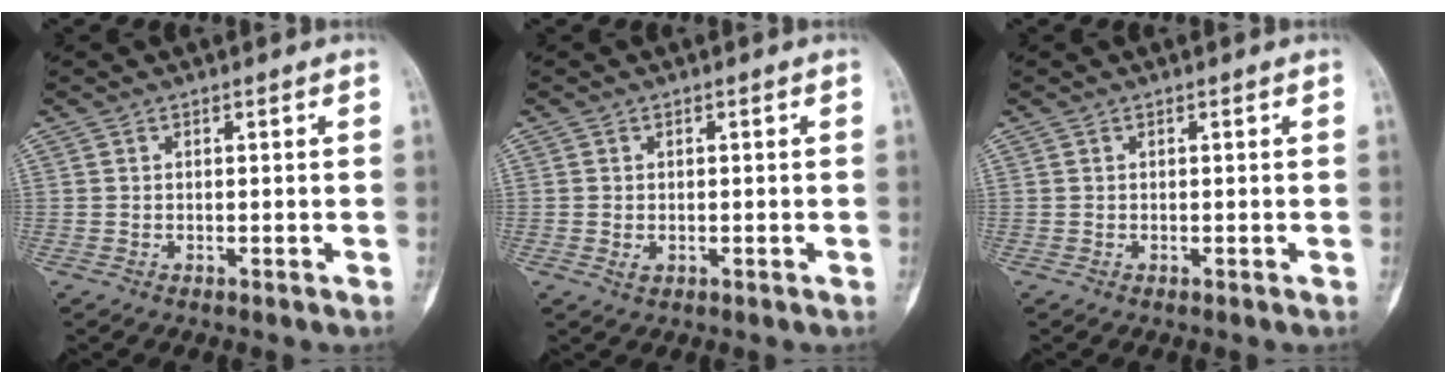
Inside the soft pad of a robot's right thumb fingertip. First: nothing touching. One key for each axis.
{"total": 1.4, "fx": -0.2, "fy": 1.1, "fz": 0.9, "tx": -0.016, "ty": -0.001, "tz": -0.001}
{"total": 0.0}